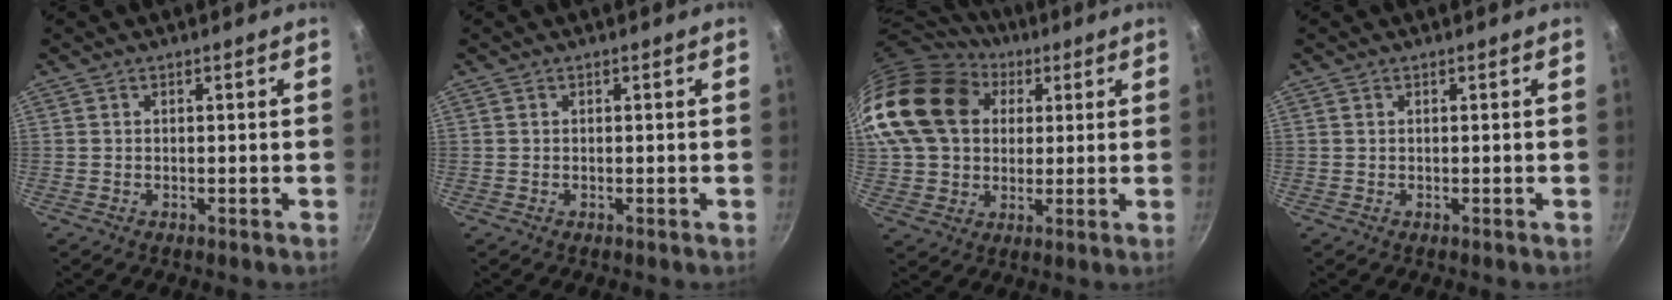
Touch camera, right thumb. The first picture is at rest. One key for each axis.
{"total": 0.0}
{"total": 21.9, "fx": 5.7, "fy": 17.0, "fz": 12.6, "tx": -0.226, "ty": 0.026, "tz": 0.100}
{"total": 0.0}